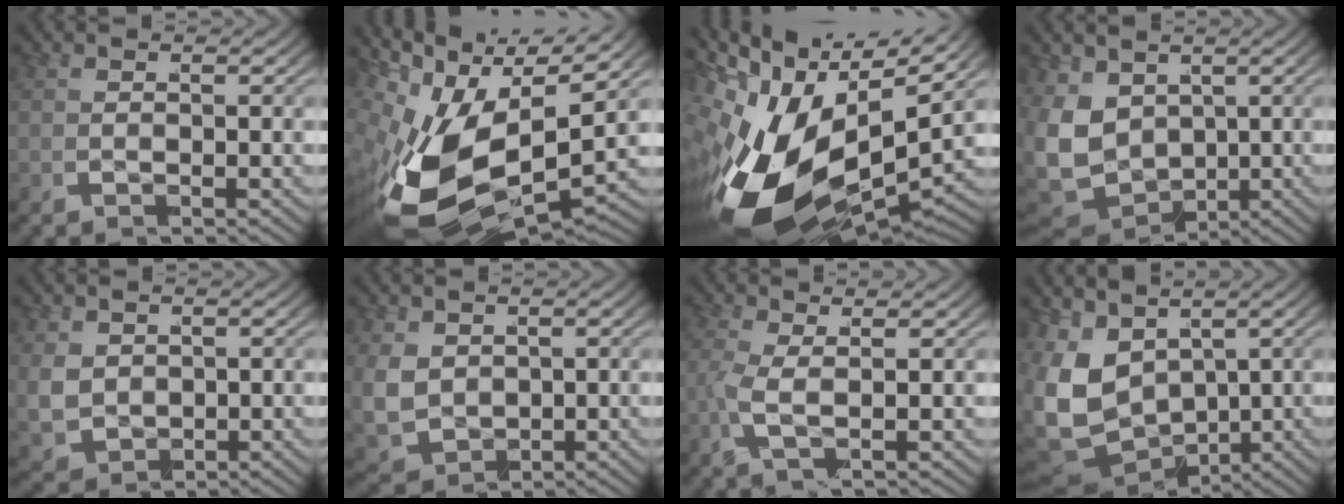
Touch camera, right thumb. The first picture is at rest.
{"total": 15.4, "force": [-2.8, 9.1, 12.1], "torque": [-0.254, -0.055, -0.027]}
{"total": 20.3, "force": [-3.9, 12.8, 15.2], "torque": [-0.292, -0.064, -0.039]}
{"total": 8.8, "force": [-1.2, 7.1, 5.0], "torque": [-0.163, -0.053, 0.001]}
{"total": 4.0, "force": [-0.1, 3.5, 2.0], "torque": [-0.063, -0.030, 0.018]}
{"total": 5.2, "force": [-0.3, 4.4, 2.7], "torque": [-0.089, -0.038, 0.017]}
{"total": 2.8, "force": [0.6, 1.0, 2.5], "torque": [-0.064, -0.009, 0.010]}
{"total": 10.6, "force": [-1.5, 8.3, 6.5], "torque": [-0.182, -0.058, 0.001]}